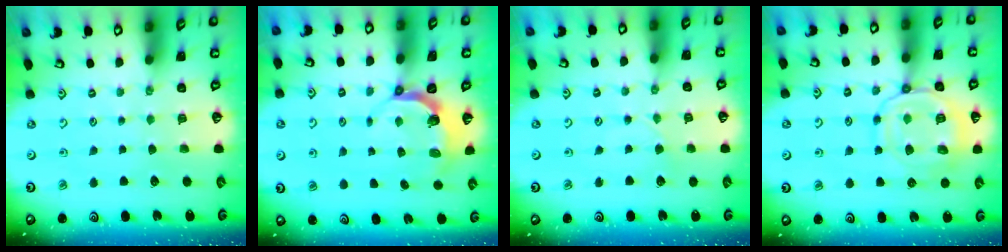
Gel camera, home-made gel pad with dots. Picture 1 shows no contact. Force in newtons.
{"total": 4.4, "press": 3.3, "slide": 2.9}
{"total": 2.0, "press": 2.0, "slide": 0.2}
{"total": 13.4, "press": 13.3, "slide": 1.4}